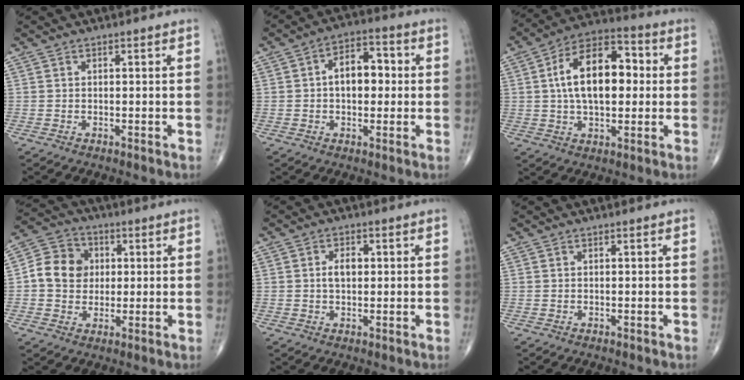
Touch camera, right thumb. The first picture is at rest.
{"total": 8.5, "force": [0.5, 5.3, 6.6], "torque": [-0.077, 0.021, -0.001]}
{"total": 16.4, "force": [1.8, 9.1, 13.5], "torque": [-0.205, 0.023, 0.021]}
{"total": 9.7, "force": [0.8, 8.5, 4.5], "torque": [-0.054, 0.013, 0.003]}
{"total": 3.5, "force": [0.4, 2.2, 2.6], "torque": [-0.040, 0.005, 0.005]}
{"total": 0.0}